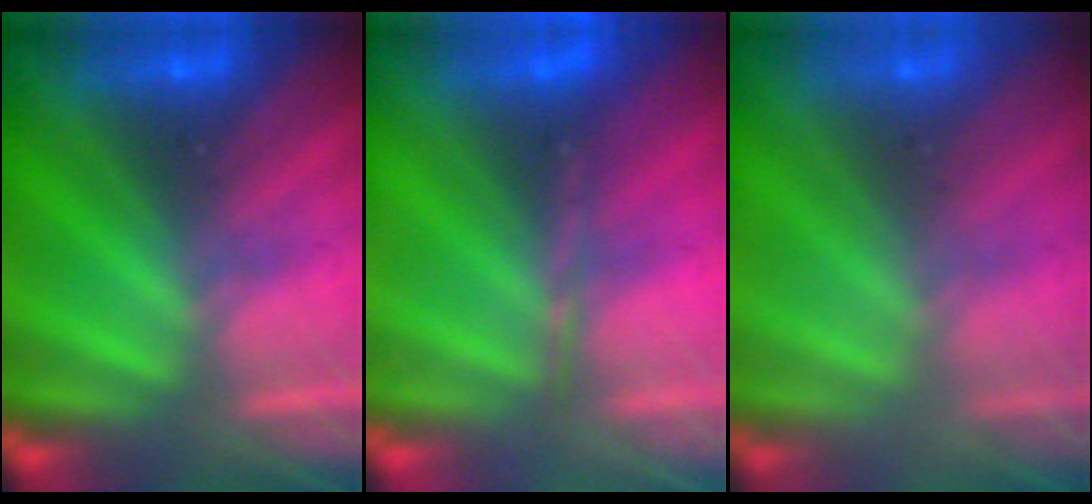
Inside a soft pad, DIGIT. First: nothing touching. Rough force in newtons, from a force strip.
{"total": 1.7}
{"total": 9.8}